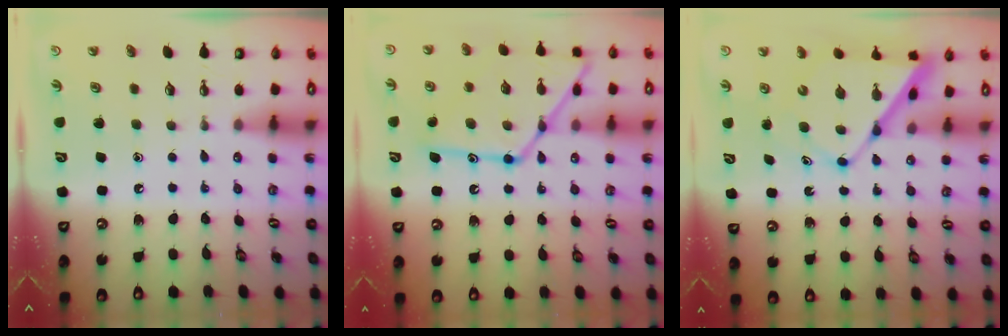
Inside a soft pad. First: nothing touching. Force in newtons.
{"total": 18.5, "press": 18.4, "slide": 1.7}
{"total": 11.8, "press": 11.7, "slide": 1.1}